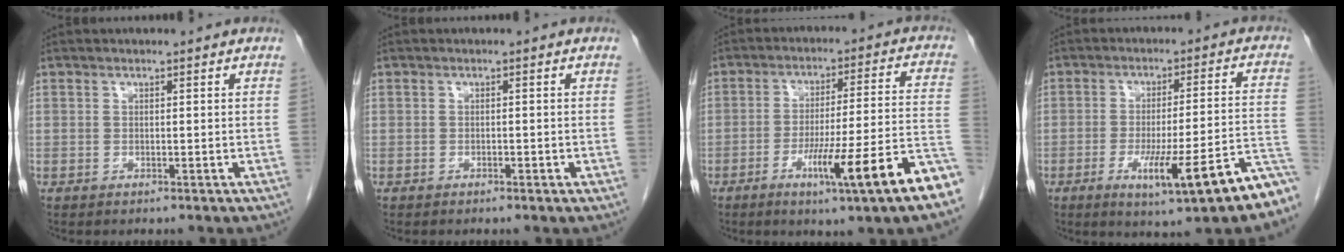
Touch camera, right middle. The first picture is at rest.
{"total": 0.8, "force": [-0.4, 0.2, 0.6], "torque": [-0.014, 0.000, -0.005]}
{"total": 15.5, "force": [-8.0, -0.8, 13.2], "torque": [-0.178, -0.010, -0.117]}
{"total": 14.2, "force": [-8.0, 1.2, 11.7], "torque": [-0.133, 0.010, -0.107]}